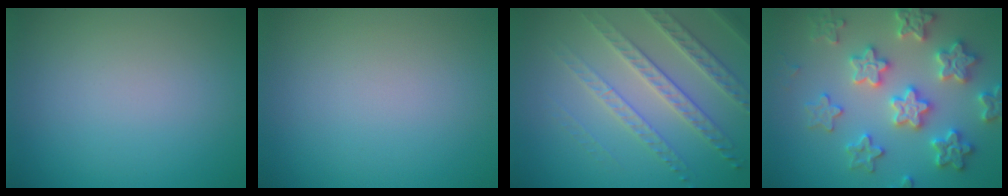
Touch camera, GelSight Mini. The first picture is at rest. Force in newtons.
{"total": 0.0}
{"total": 4.7, "press": 4.0, "slide": 2.4}
{"total": 6.1, "press": 6.0, "slide": 1.3}